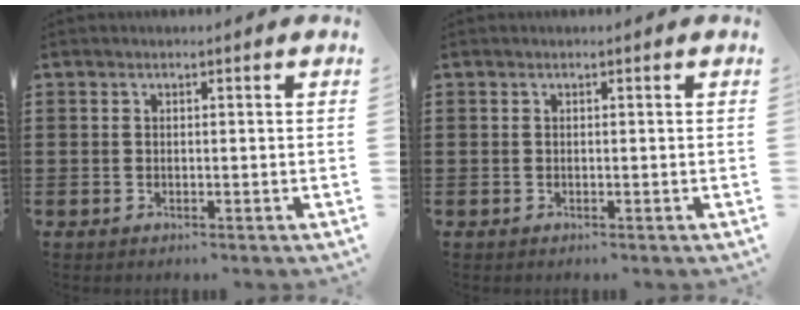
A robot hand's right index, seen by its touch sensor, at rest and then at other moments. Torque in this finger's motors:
{"motor_torque": [0.33, 0.43, 0.00, 0.01]}